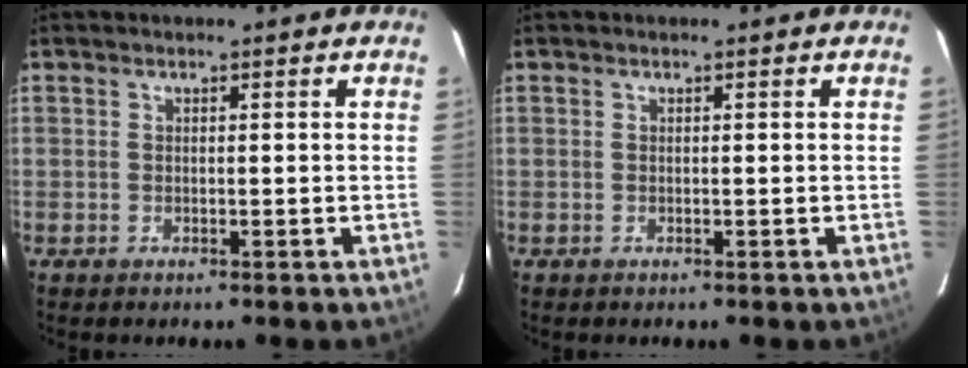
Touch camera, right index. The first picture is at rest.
{"total": 0.0}